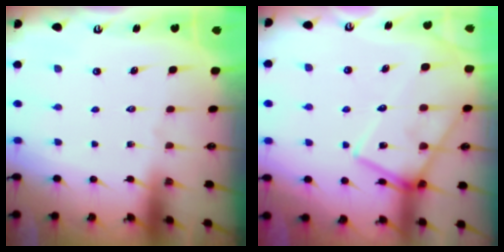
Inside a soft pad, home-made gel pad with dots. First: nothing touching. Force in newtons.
{"total": 16.1, "press": 16.0, "slide": 1.1}